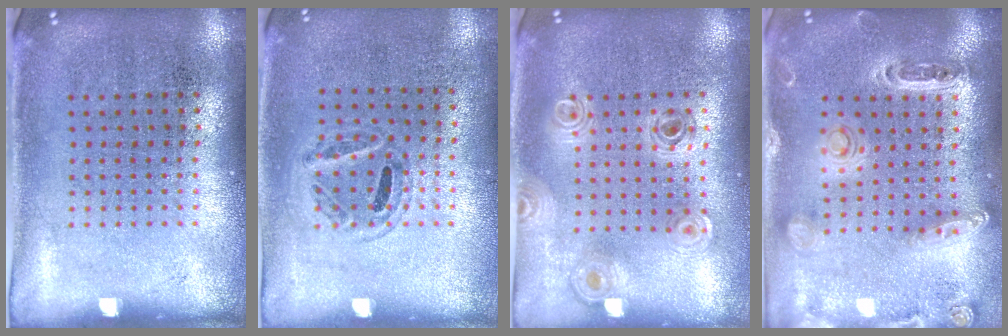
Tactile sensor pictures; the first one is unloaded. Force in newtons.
{"total": 1.0, "press": 0.8, "slide": 0.6}
{"total": 0.8, "press": 0.8, "slide": 0.1}
{"total": 1.4, "press": 1.4, "slide": 0.4}